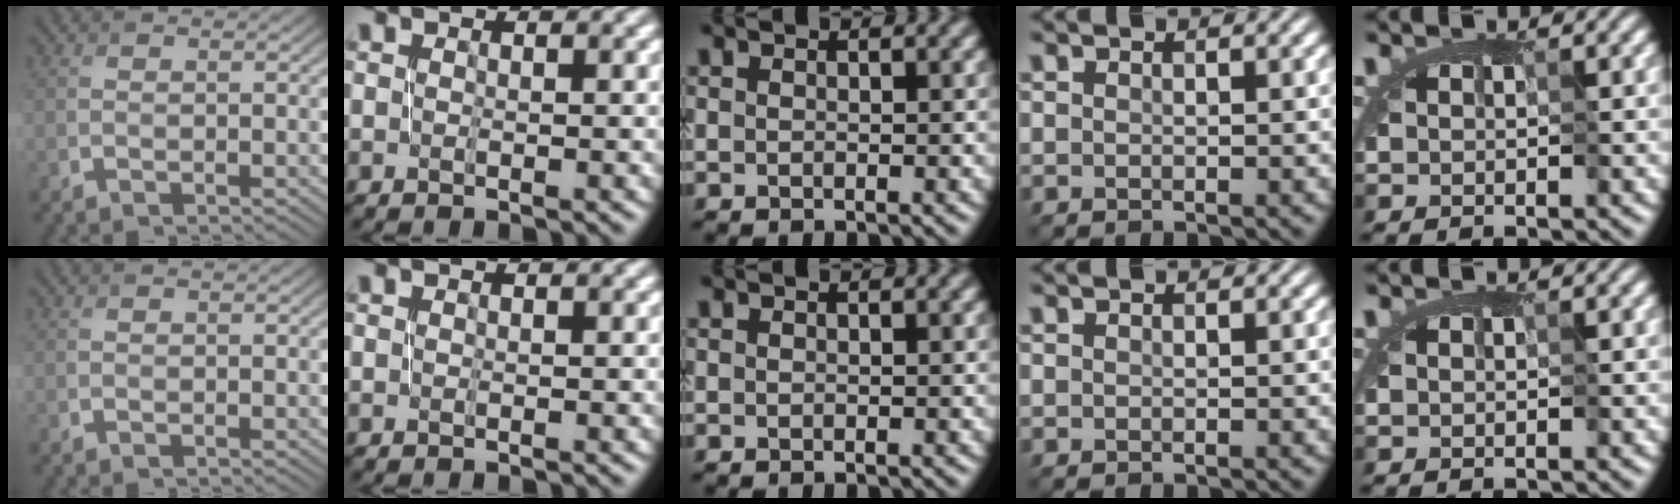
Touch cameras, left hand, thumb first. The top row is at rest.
{}